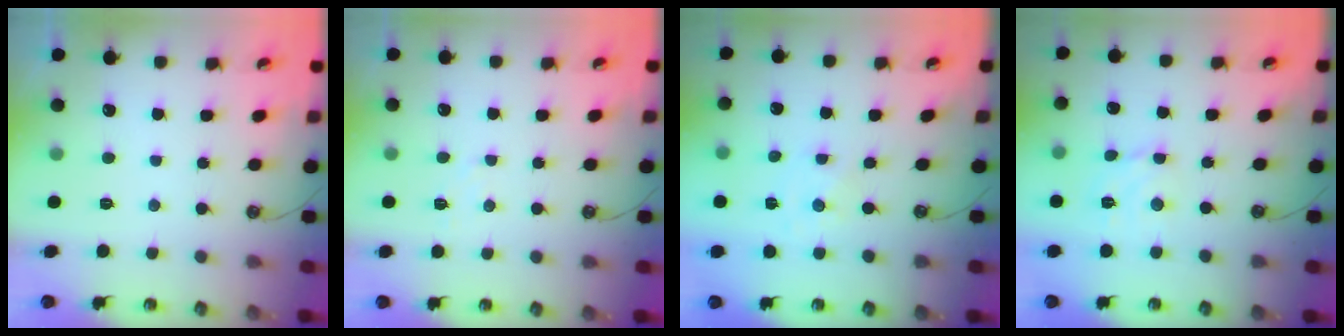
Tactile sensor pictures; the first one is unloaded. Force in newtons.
{"total": 3.9, "press": 3.9, "slide": 0.5}
{"total": 0.0}
{"total": 3.8, "press": 3.8, "slide": 0.2}